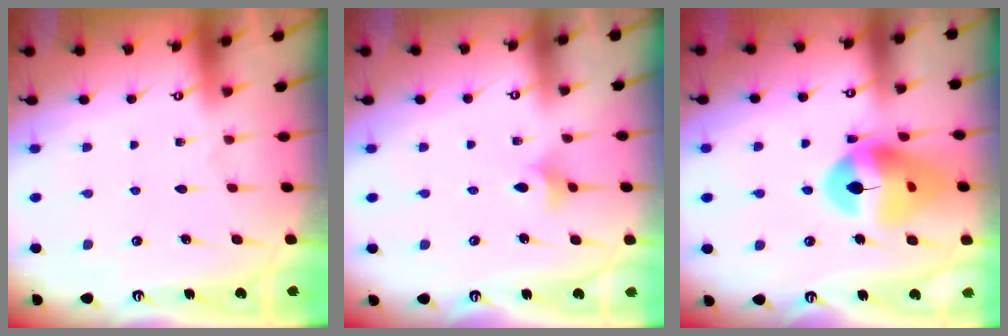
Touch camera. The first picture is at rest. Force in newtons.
{"total": 3.9, "press": 3.8, "slide": 0.8}
{"total": 17.1, "press": 17.0, "slide": 1.9}